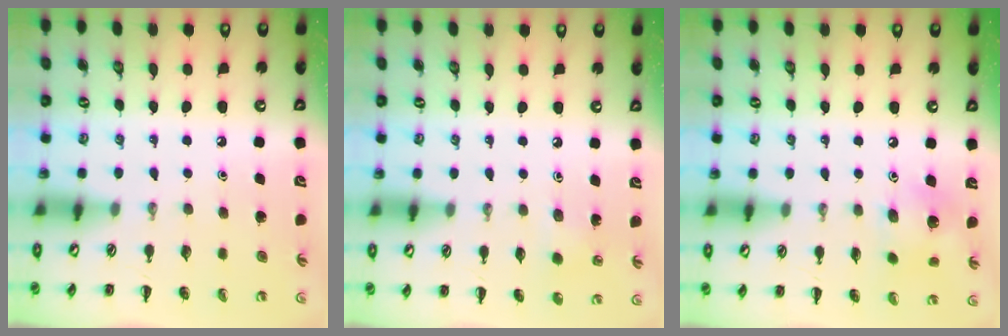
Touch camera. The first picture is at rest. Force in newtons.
{"total": 2.2, "press": 2.1, "slide": 0.7}
{"total": 5.9, "press": 5.8, "slide": 1.2}